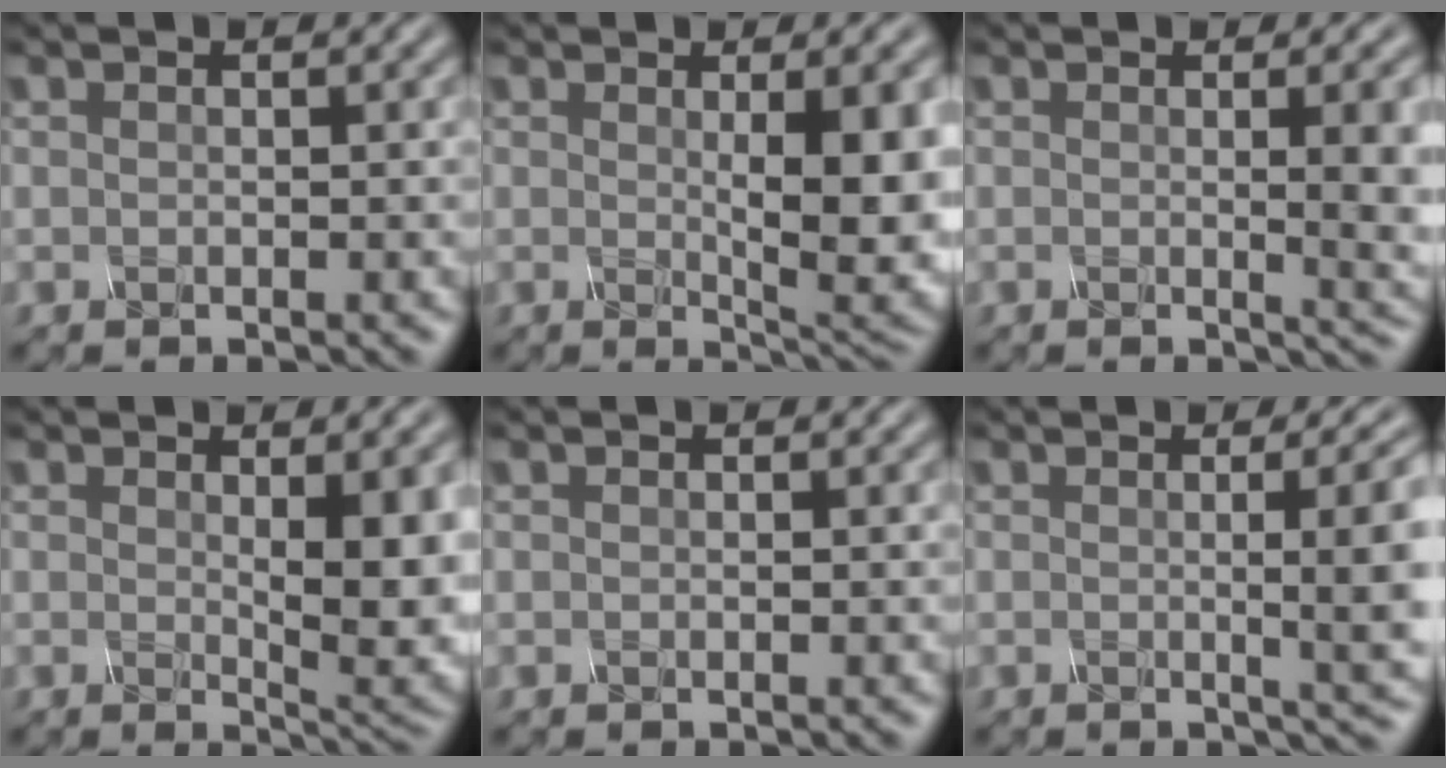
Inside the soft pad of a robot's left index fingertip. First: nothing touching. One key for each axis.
{"total": 7.2, "fx": 0.3, "fy": 1.7, "fz": 6.9, "tx": -0.091, "ty": -0.008, "tz": 0.012}
{"total": 7.1, "fx": 0.2, "fy": 2.6, "fz": 6.6, "tx": -0.046, "ty": 0.002, "tz": 0.004}
{"total": 6.0, "fx": 0.7, "fy": 1.7, "fz": 5.7, "tx": -0.075, "ty": -0.008, "tz": 0.018}
{"total": 0.0}
{"total": 9.5, "fx": 0.4, "fy": 3.4, "fz": 8.9, "tx": -0.062, "ty": 0.014, "tz": -0.004}